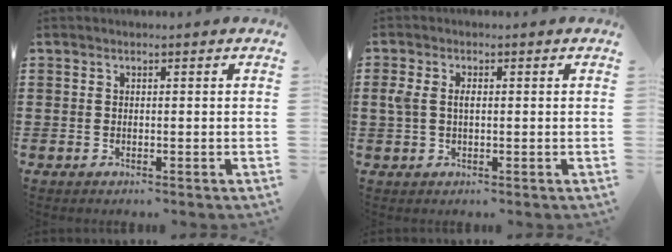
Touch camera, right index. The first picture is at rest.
{"total": 2.7, "force": [0.3, 1.5, 2.2], "torque": [-0.061, 0.002, -0.001]}